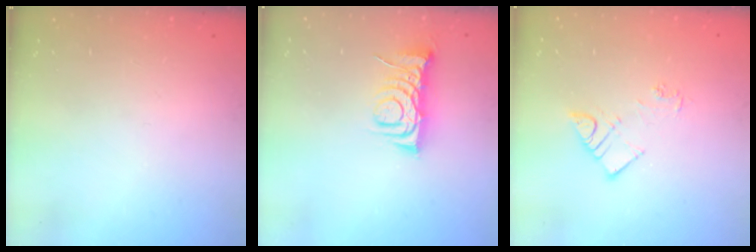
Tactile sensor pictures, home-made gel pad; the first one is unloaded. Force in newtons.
{"total": 7.1, "press": 7.1, "slide": 0.9}
{"total": 7.3, "press": 7.2, "slide": 0.7}